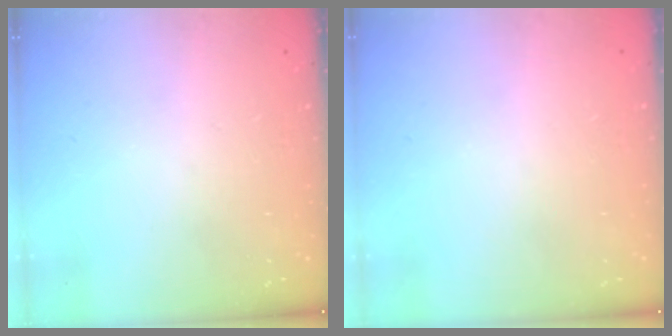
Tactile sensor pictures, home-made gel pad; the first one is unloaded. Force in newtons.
{"total": 0.6, "press": 0.5, "slide": 0.2}